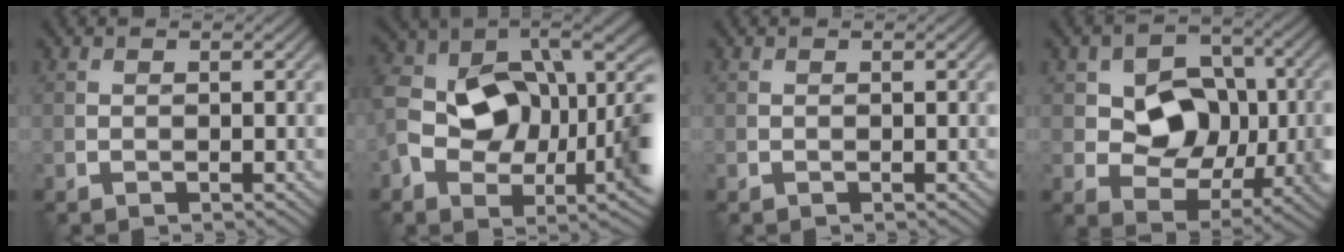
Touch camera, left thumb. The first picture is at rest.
{"total": 14.6, "force": [-1.5, 9.9, 10.7], "torque": [-0.192, -0.022, -0.022]}
{"total": 0.0}
{"total": 9.0, "force": [0.4, 6.8, 5.9], "torque": [-0.109, -0.008, 0.001]}